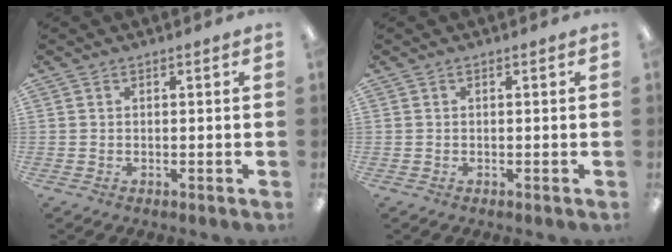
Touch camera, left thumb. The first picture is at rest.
{"total": 0.0}